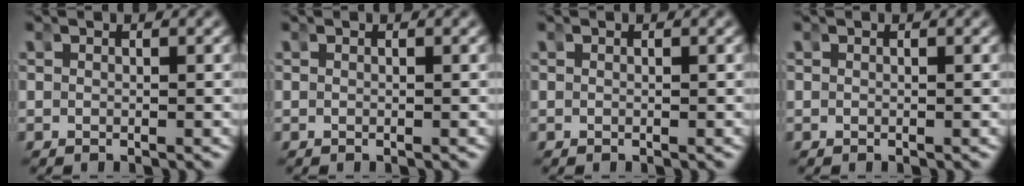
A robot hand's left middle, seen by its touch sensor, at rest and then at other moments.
{"total": 0.0}
{"total": 0.0}
{"total": 0.0}